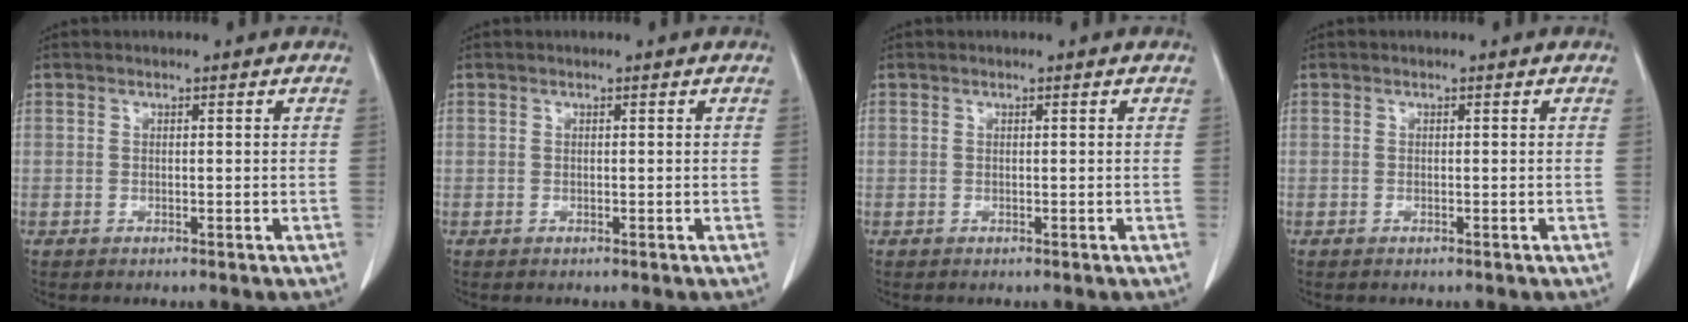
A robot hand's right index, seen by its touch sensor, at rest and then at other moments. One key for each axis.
{"total": 0.0}
{"total": 0.0}
{"total": 0.0}